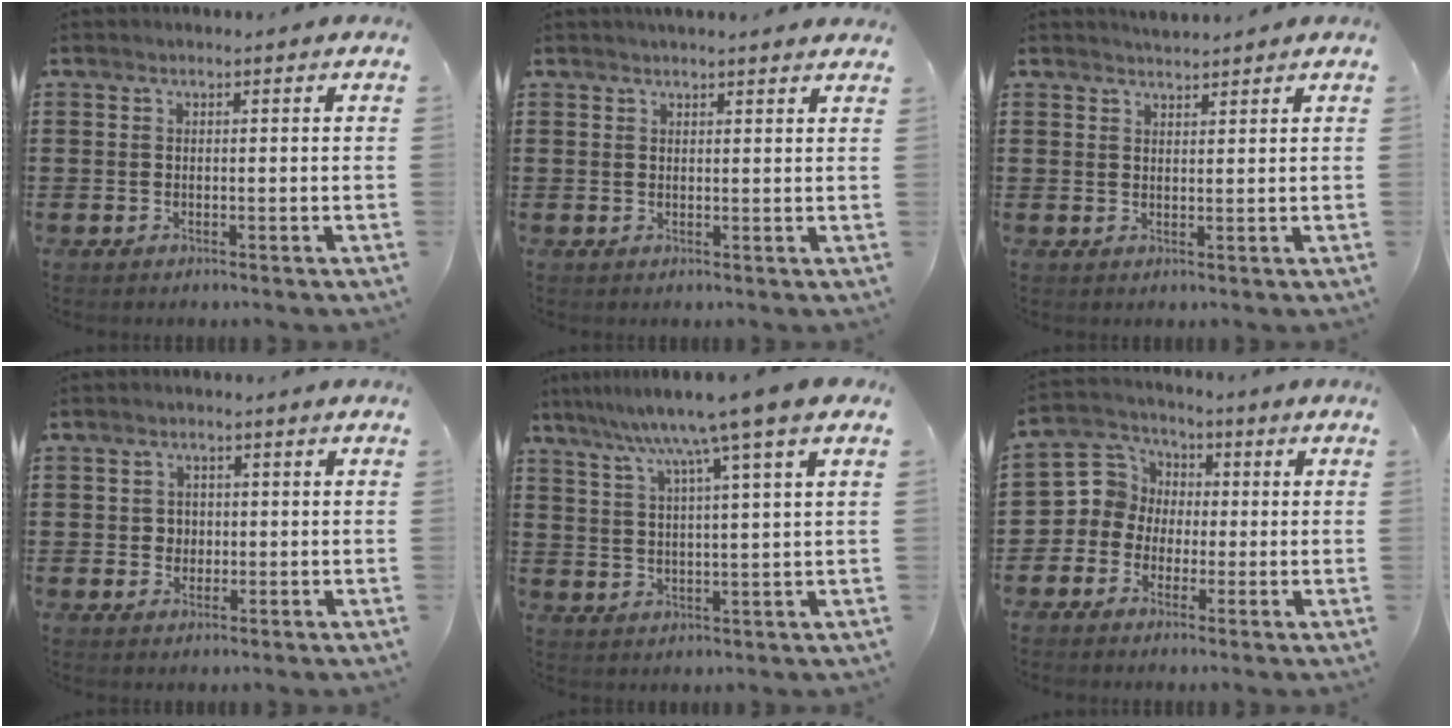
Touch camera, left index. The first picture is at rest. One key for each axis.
{"total": 1.8, "fx": 1.7, "fy": 0.0, "fz": 0.5, "tx": -0.013, "ty": 0.002, "tz": 0.034}
{"total": 1.7, "fx": 1.7, "fy": 0.0, "fz": 0.0, "tx": -0.004, "ty": 0.002, "tz": 0.033}
{"total": 2.0, "fx": 0.2, "fy": 1.9, "fz": 0.5, "tx": -0.018, "ty": 0.010, "tz": 0.000}
{"total": 8.8, "fx": 6.1, "fy": -1.2, "fz": 6.2, "tx": -0.141, "ty": -0.025, "tz": 0.096}
{"total": 5.5, "fx": -1.2, "fy": 5.3, "fz": 0.6, "tx": -0.045, "ty": 0.008, "tz": -0.030}